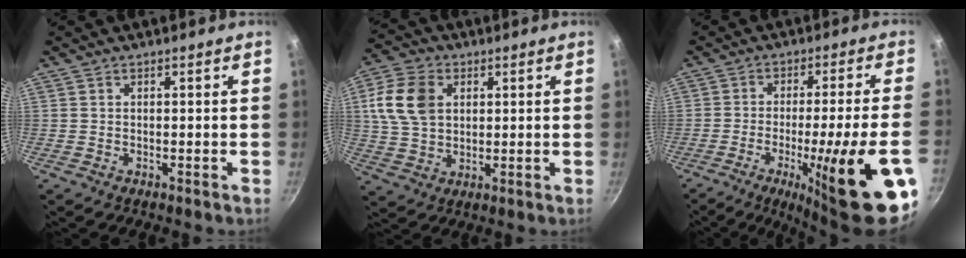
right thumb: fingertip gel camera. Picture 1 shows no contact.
{"total": 11.5, "force": [2.8, 8.2, 7.5], "torque": [-0.130, 0.001, 0.050]}
{"total": 21.5, "force": [-8.8, 2.7, 19.4], "torque": [-0.260, 0.015, -0.122]}